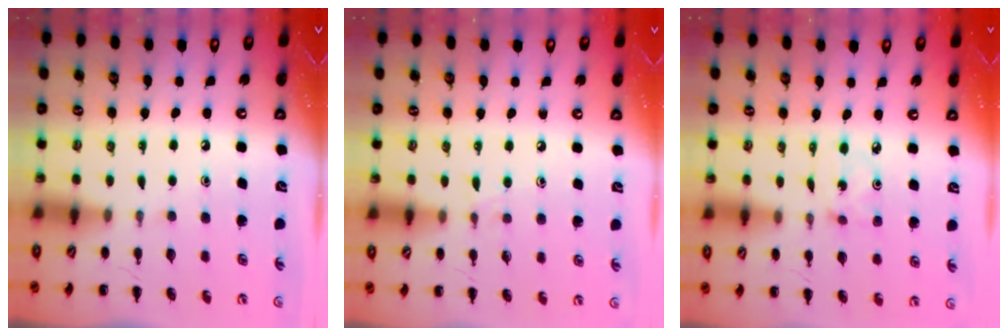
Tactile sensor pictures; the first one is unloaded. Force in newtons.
{"total": 5.4, "press": 5.1, "slide": 1.7}
{"total": 1.5, "press": 1.4, "slide": 0.4}